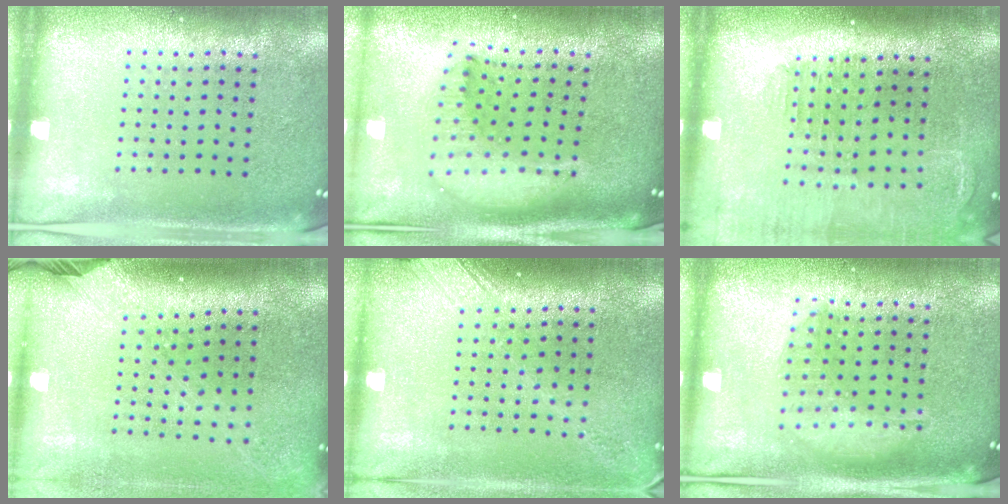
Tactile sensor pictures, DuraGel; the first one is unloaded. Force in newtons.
{"total": 2.1, "press": 1.7, "slide": 1.3}
{"total": 1.4, "press": 1.4, "slide": 0.1}
{"total": 2.3, "press": 1.7, "slide": 1.6}
{"total": 1.8, "press": 1.4, "slide": 1.2}
{"total": 1.3, "press": 1.3, "slide": 0.4}